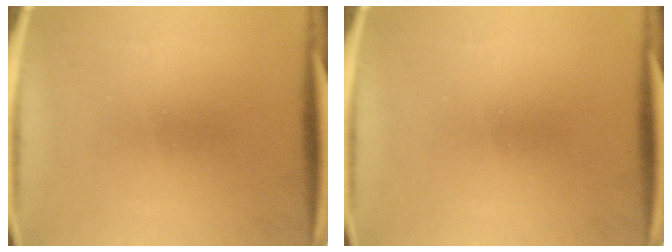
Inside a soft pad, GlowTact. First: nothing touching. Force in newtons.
{"total": 0.0}